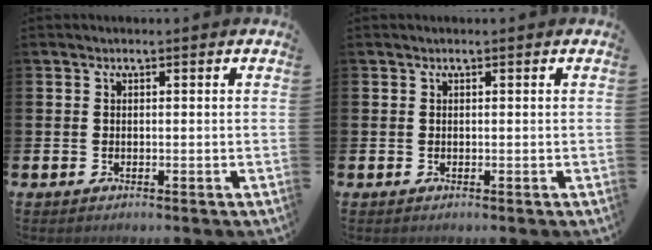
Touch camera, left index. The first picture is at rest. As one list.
[{"total": 0.0}]